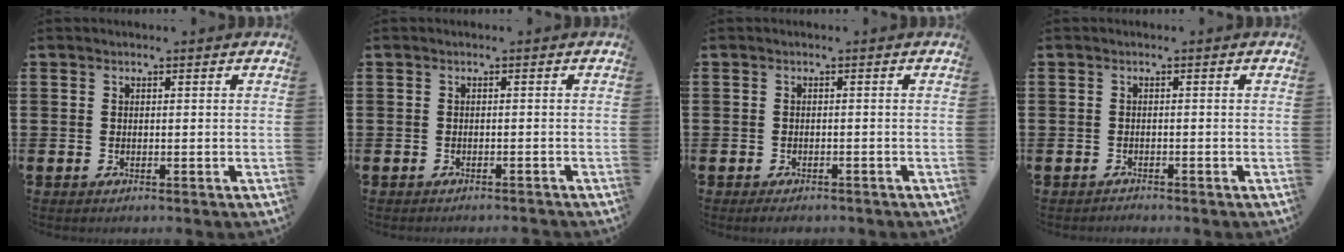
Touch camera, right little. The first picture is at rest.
{"total": 0.6, "force": [-0.6, -0.1, 0.1], "torque": [-0.002, -0.002, -0.013]}
{"total": 0.9, "force": [-0.8, 0.3, 0.4], "torque": [-0.009, -0.001, -0.016]}
{"total": 0.6, "force": [-0.6, 0.1, 0.0], "torque": [-0.001, -0.001, -0.014]}